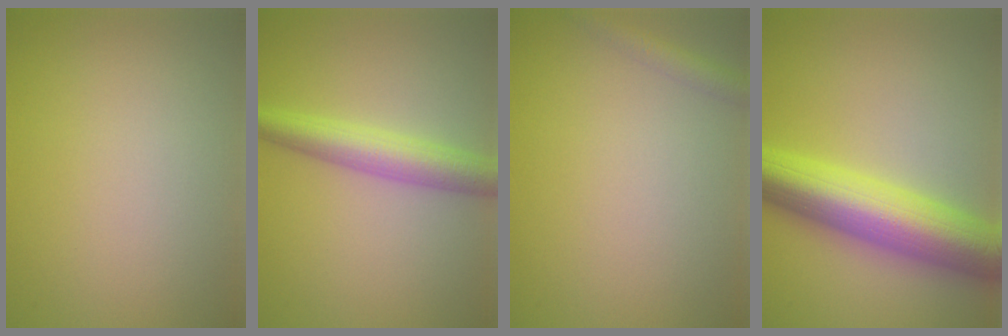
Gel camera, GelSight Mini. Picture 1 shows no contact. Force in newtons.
{"total": 4.4, "press": 4.4, "slide": 0.0}
{"total": 1.7, "press": 1.7, "slide": 0.1}
{"total": 9.8, "press": 9.8, "slide": 0.3}